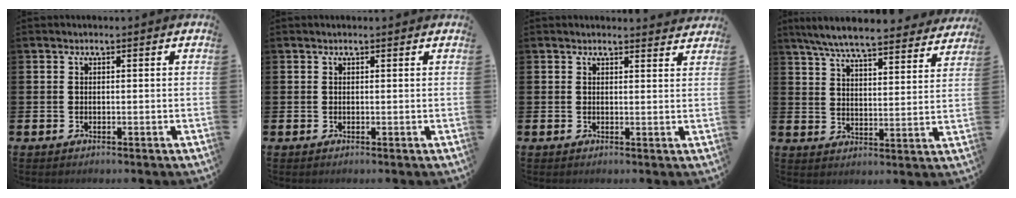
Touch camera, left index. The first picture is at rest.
{"total": 0.0}
{"total": 1.9, "force": [1.9, 0.2, -0.1], "torque": [0.010, -0.013, 0.031]}
{"total": 7.4, "force": [6.9, 0.8, 2.5], "torque": [-0.070, -0.044, 0.121]}